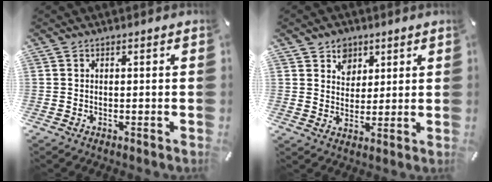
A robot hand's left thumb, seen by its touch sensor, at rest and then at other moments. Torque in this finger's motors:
{"motor_torque": [0.28, -0.23, 0.20, -0.19, 0.00]}